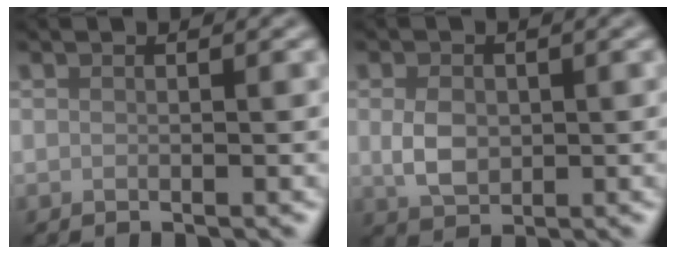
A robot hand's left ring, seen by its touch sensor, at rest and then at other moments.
{"total": 3.1, "force": [0.0, 2.3, 2.1], "torque": [-0.046, -0.002, 0.000]}